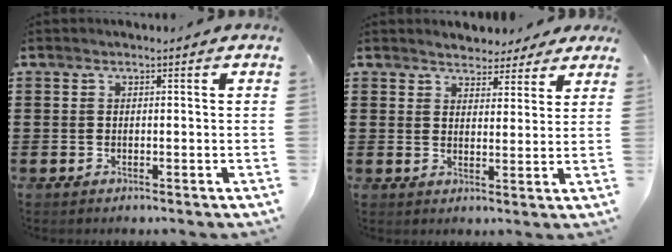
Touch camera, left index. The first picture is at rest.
{"total": 3.4, "force": [3.2, 1.1, -0.1], "torque": [-0.011, -0.002, 0.061]}